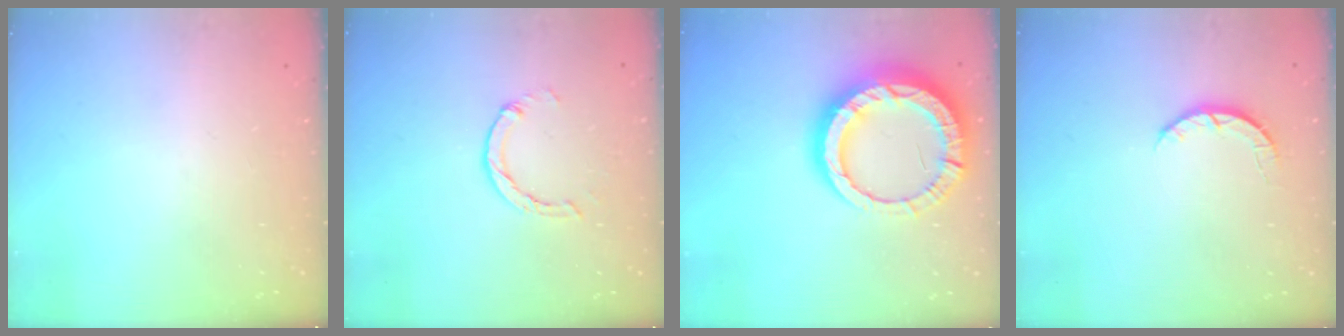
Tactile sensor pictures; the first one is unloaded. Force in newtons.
{"total": 2.9, "press": 2.9, "slide": 0.4}
{"total": 17.4, "press": 17.3, "slide": 1.8}
{"total": 2.7, "press": 2.7, "slide": 0.4}